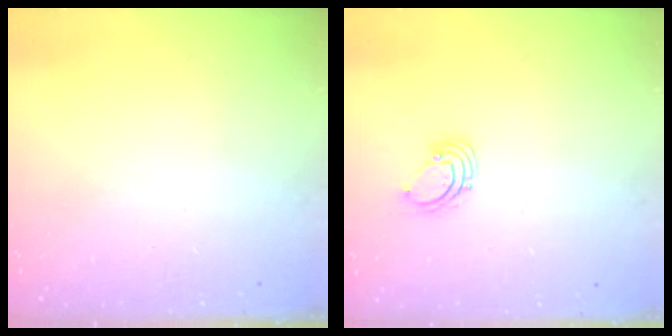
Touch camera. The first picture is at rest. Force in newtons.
{"total": 1.6, "press": 1.6, "slide": 0.1}